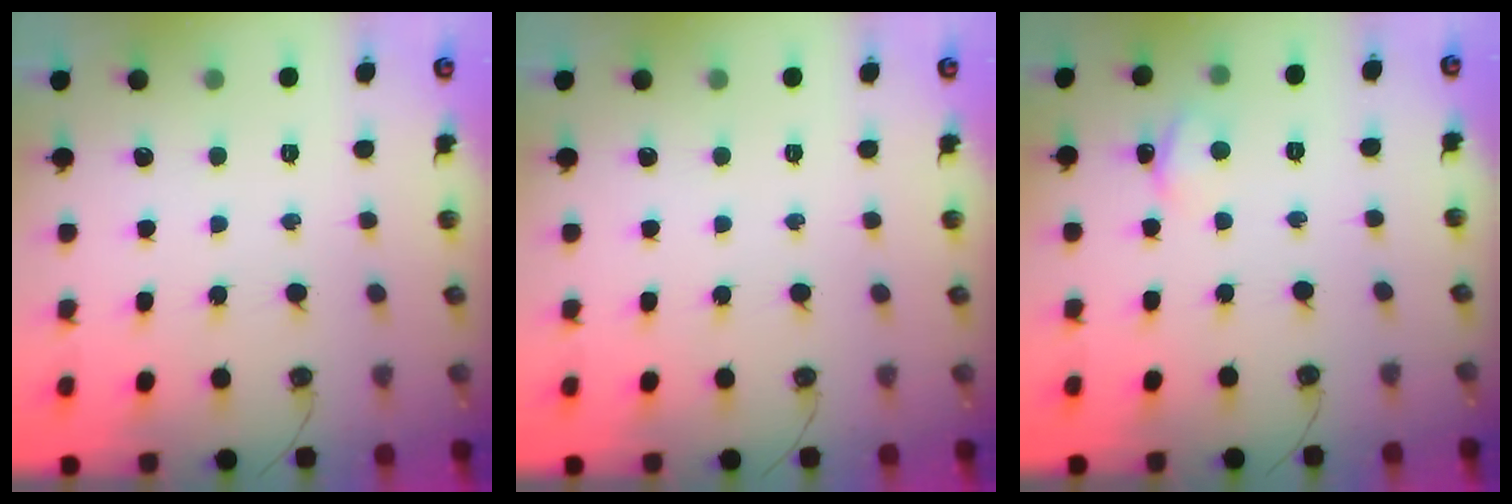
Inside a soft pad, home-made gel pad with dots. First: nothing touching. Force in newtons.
{"total": 0.0}
{"total": 2.5, "press": 2.5, "slide": 0.4}